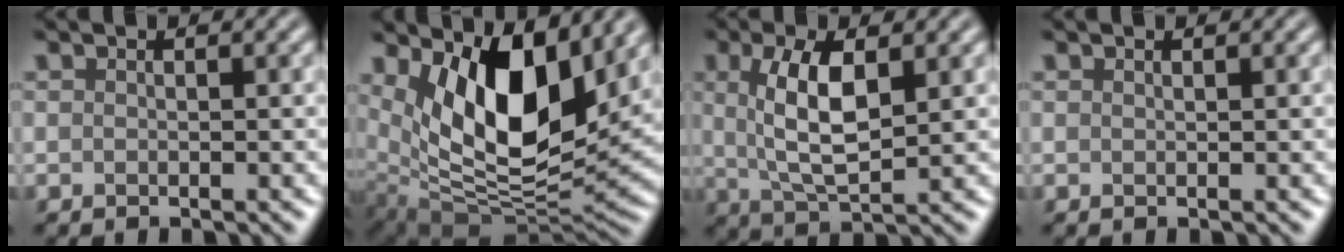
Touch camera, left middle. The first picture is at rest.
{"total": 11.4, "force": [4.6, 5.3, 9.0], "torque": [-0.155, -0.023, 0.087]}
{"total": 5.7, "force": [1.3, 2.1, 5.1], "torque": [-0.106, 0.001, 0.027]}
{"total": 0.0}